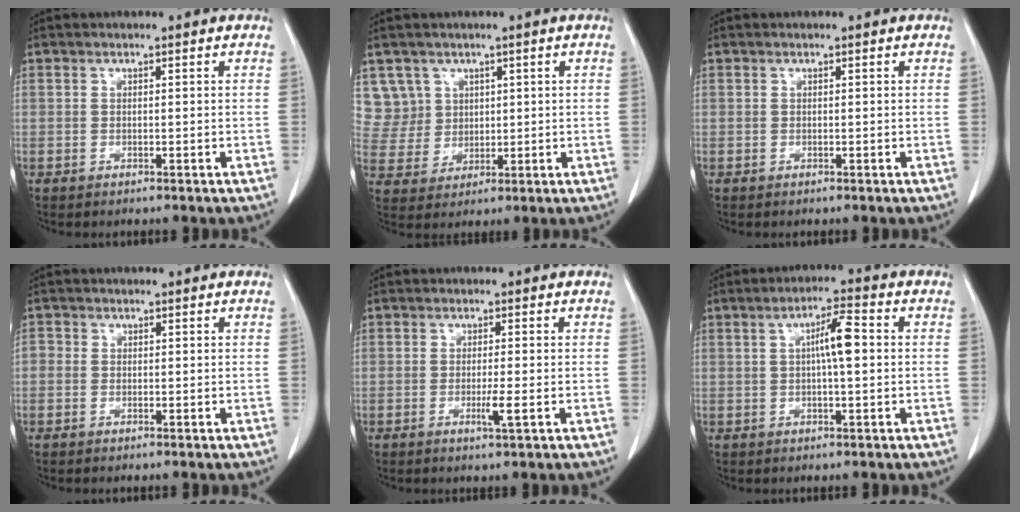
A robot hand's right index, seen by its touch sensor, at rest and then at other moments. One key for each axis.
{"total": 6.7, "fx": 3.4, "fy": 5.7, "fz": -0.4, "tx": 0.012, "ty": 0.013, "tz": 0.080}
{"total": 0.0}
{"total": 1.3, "fx": -0.2, "fy": 1.2, "fz": 0.5, "tx": -0.007, "ty": 0.004, "tz": -0.007}
{"total": 2.4, "fx": -0.7, "fy": -0.2, "fz": 2.3, "tx": -0.042, "ty": -0.005, "tz": -0.010}
{"total": 5.2, "fx": 0.6, "fy": 0.5, "fz": 5.1, "tx": -0.090, "ty": 0.010, "tz": 0.007}